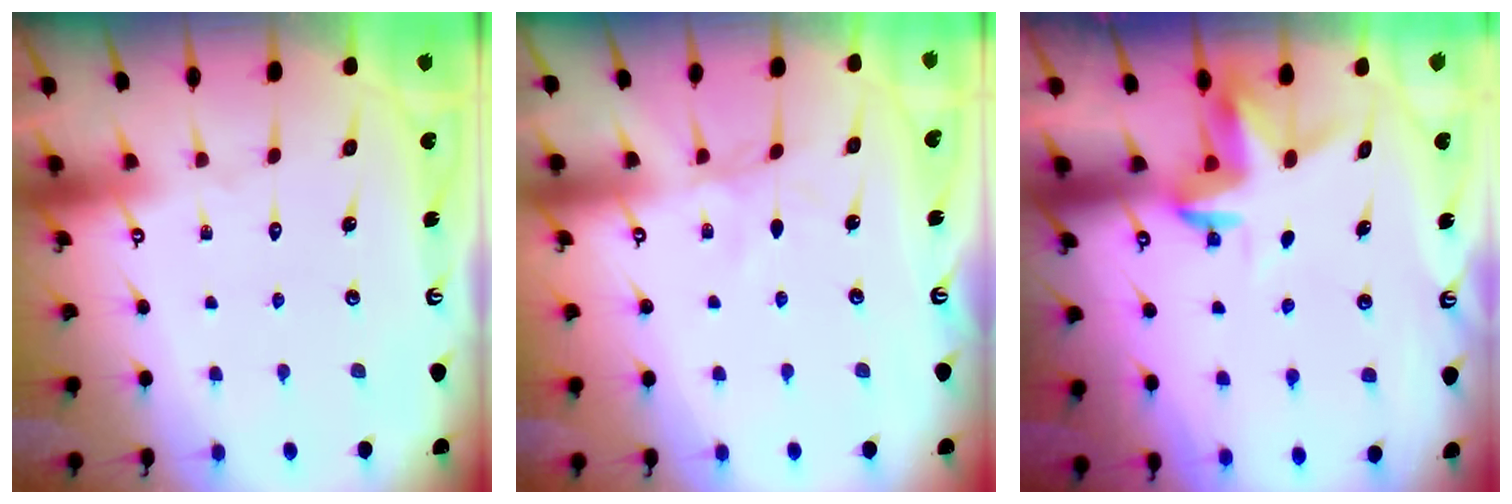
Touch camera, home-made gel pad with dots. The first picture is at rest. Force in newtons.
{"total": 2.7, "press": 2.7, "slide": 0.4}
{"total": 3.7, "press": 3.7, "slide": 0.2}